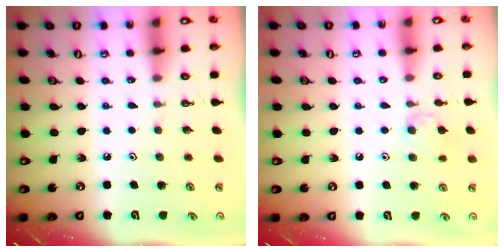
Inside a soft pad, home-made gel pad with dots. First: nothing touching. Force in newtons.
{"total": 6.4, "press": 6.3, "slide": 0.8}